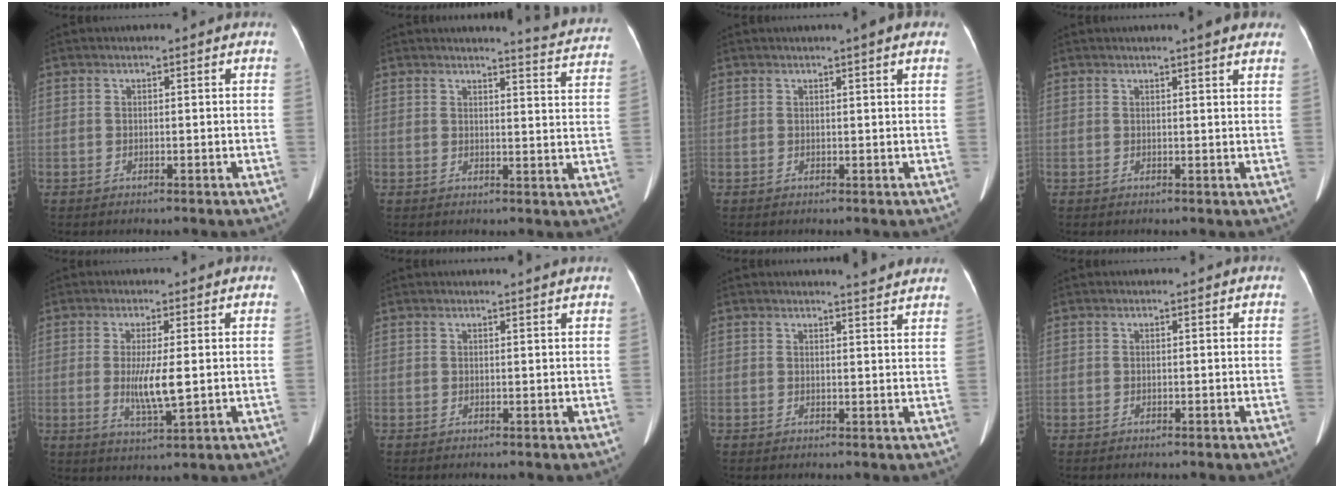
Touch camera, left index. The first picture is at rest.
{"total": 8.9, "force": [8.8, -0.5, 1.1], "torque": [-0.013, -0.052, 0.084]}
{"total": 2.9, "force": [2.0, -0.1, 2.1], "torque": [-0.027, 0.011, 0.022]}
{"total": 4.8, "force": [3.9, 0.2, 2.7], "torque": [-0.033, 0.007, 0.039]}
{"total": 5.9, "force": [-0.5, 0.8, 5.8], "torque": [-0.112, -0.014, -0.009]}
{"total": 2.5, "force": [2.3, -0.5, 0.7], "torque": [-0.012, 0.003, 0.027]}
{"total": 4.4, "force": [4.2, -0.3, 1.2], "torque": [-0.021, -0.006, 0.039]}
{"total": 0.0}